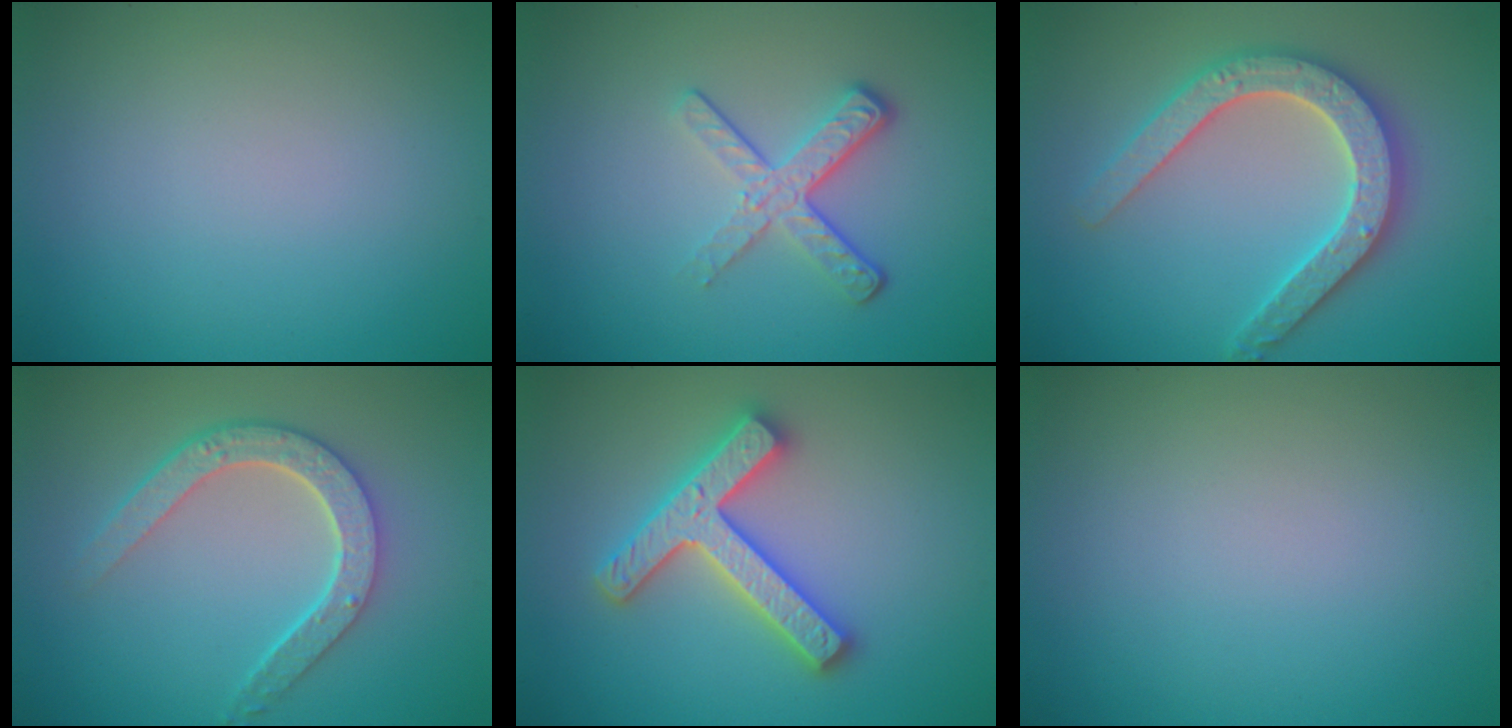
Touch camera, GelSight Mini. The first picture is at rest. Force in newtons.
{"total": 3.6, "press": 2.4, "slide": 2.6}
{"total": 5.3, "press": 5.2, "slide": 1.0}
{"total": 4.6, "press": 3.5, "slide": 2.9}
{"total": 4.7, "press": 4.6, "slide": 0.9}
{"total": 0.0}